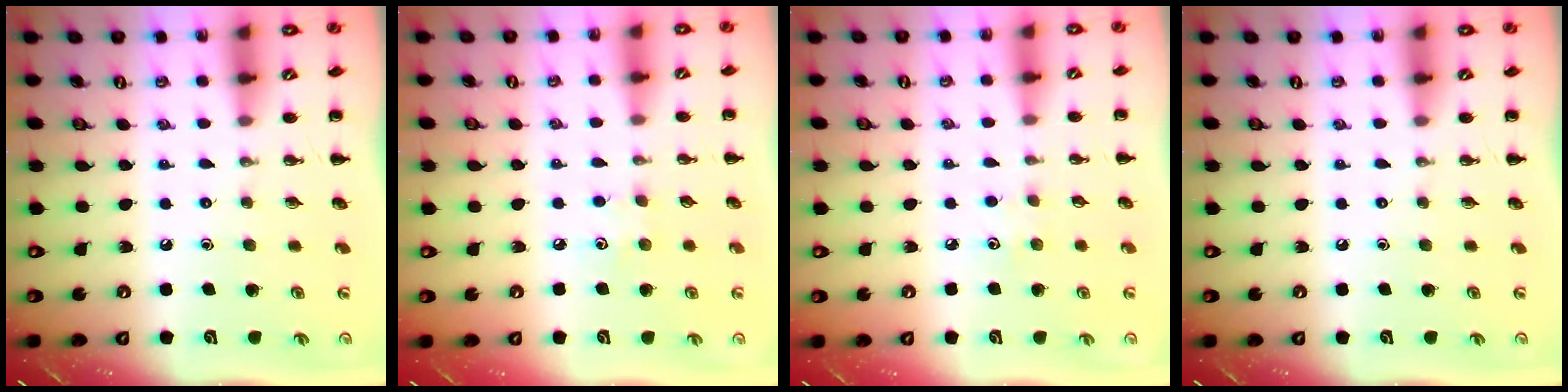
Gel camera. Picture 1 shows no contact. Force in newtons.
{"total": 4.7, "press": 4.5, "slide": 1.2}
{"total": 2.8, "press": 2.7, "slide": 0.7}
{"total": 0.0}